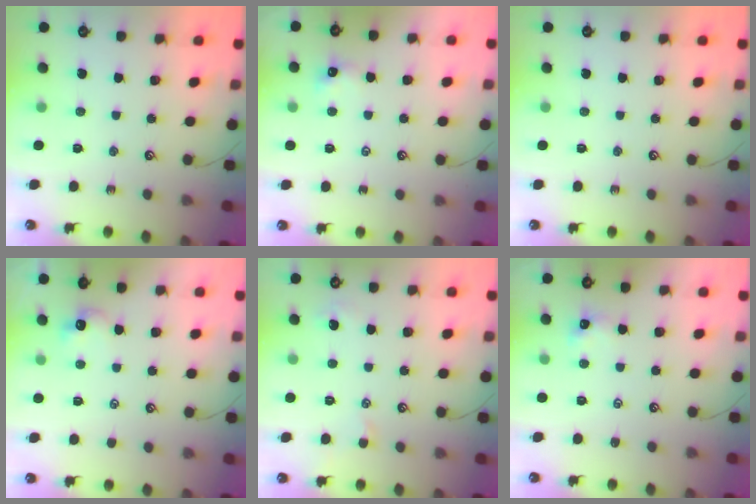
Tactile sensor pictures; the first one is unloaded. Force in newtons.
{"total": 1.7, "press": 1.7, "slide": 0.4}
{"total": 0.0}
{"total": 0.6, "press": 0.3, "slide": 0.5}
{"total": 0.9, "press": 0.7, "slide": 0.5}
{"total": 2.5, "press": 2.4, "slide": 0.7}